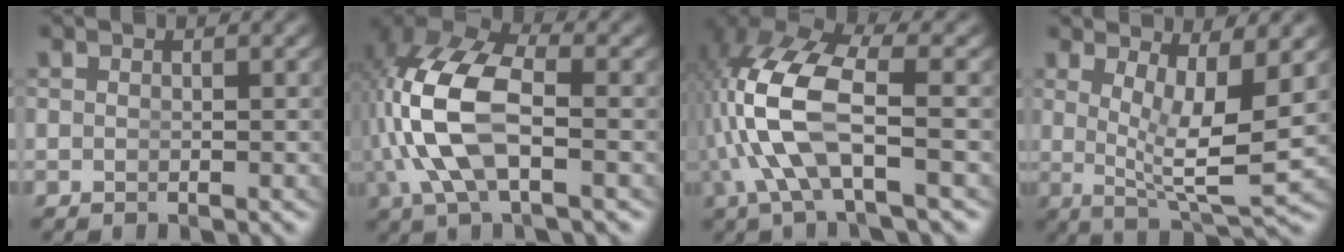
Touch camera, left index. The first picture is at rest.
{"total": 8.7, "force": [0.5, 4.6, 7.4], "torque": [-0.175, -0.020, 0.020]}
{"total": 7.9, "force": [-0.1, 3.5, 7.0], "torque": [-0.171, -0.022, 0.011]}
{"total": 7.0, "force": [1.3, 2.0, 6.6], "torque": [-0.103, -0.029, 0.032]}